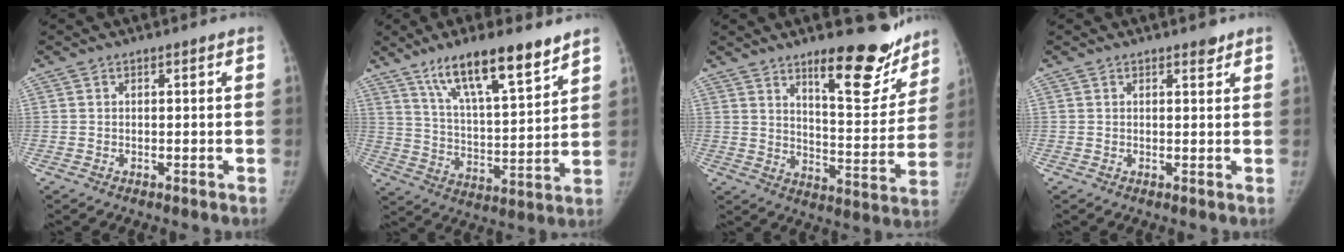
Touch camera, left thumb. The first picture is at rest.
{"total": 16.4, "force": [11.2, 4.0, 11.3], "torque": [-0.171, -0.055, 0.200]}
{"total": 17.1, "force": [12.0, 5.6, 10.9], "torque": [-0.091, -0.095, 0.174]}
{"total": 1.4, "force": [1.1, 0.6, 0.7], "torque": [-0.002, -0.007, 0.013]}